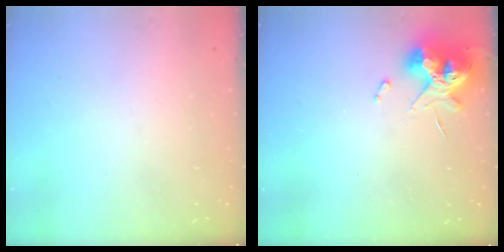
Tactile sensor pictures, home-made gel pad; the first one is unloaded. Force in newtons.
{"total": 13.0, "press": 12.9, "slide": 1.4}